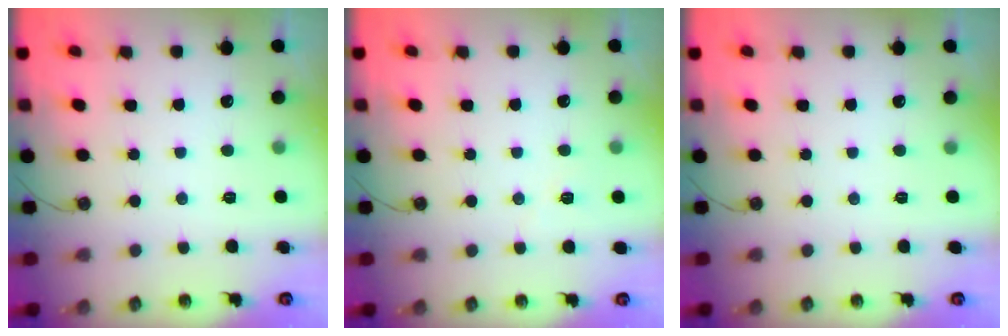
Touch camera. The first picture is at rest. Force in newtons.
{"total": 3.6, "press": 3.1, "slide": 1.9}
{"total": 0.0}